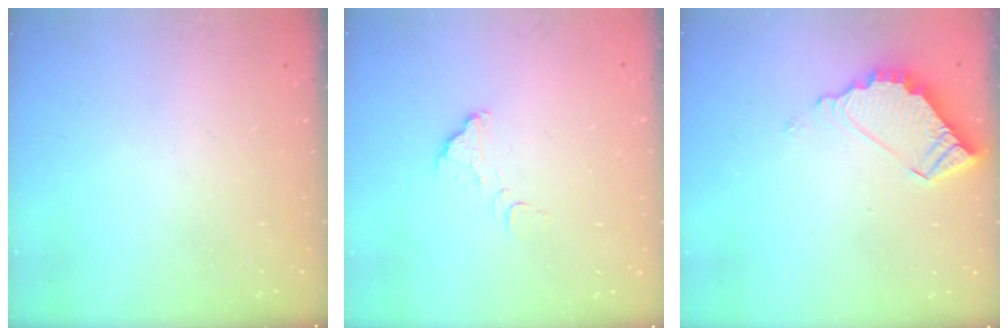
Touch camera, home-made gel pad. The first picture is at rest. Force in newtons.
{"total": 2.9, "press": 2.9, "slide": 0.1}
{"total": 7.9, "press": 7.9, "slide": 0.3}